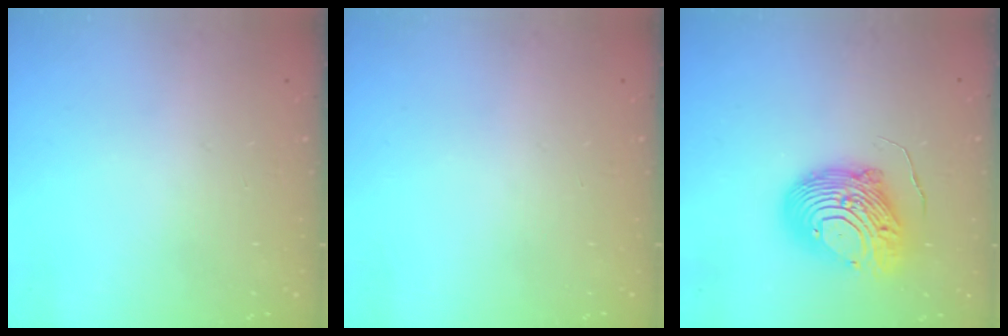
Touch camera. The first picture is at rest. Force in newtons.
{"total": 0.0}
{"total": 13.5, "press": 13.4, "slide": 1.4}